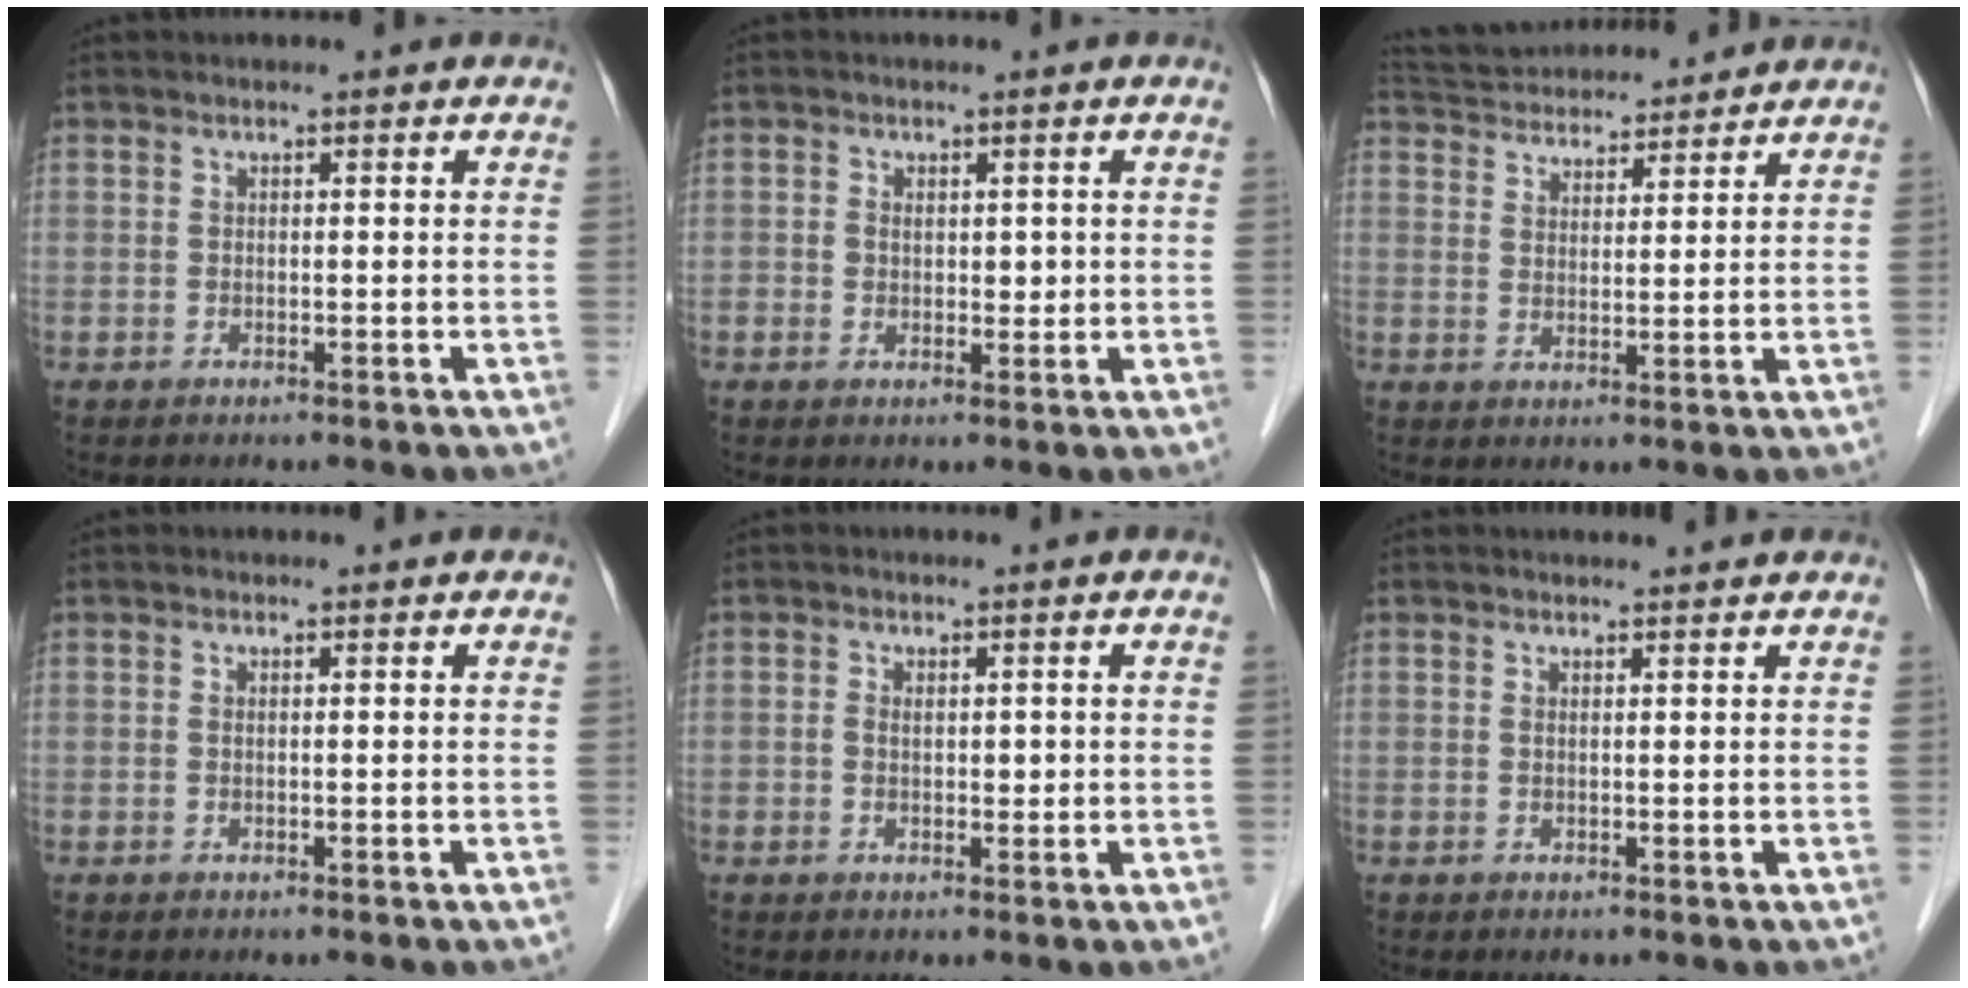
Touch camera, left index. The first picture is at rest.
{"total": 2.5, "force": [0.2, 1.9, 1.6], "torque": [-0.019, 0.000, 0.003]}
{"total": 13.9, "force": [13.0, 2.8, 3.8], "torque": [-0.073, 0.041, 0.208]}
{"total": 0.0}
{"total": 2.0, "force": [0.2, 1.3, 1.4], "torque": [-0.024, 0.001, 0.002]}
{"total": 2.4, "force": [2.3, -0.3, 0.5], "torque": [-0.010, 0.004, 0.027]}